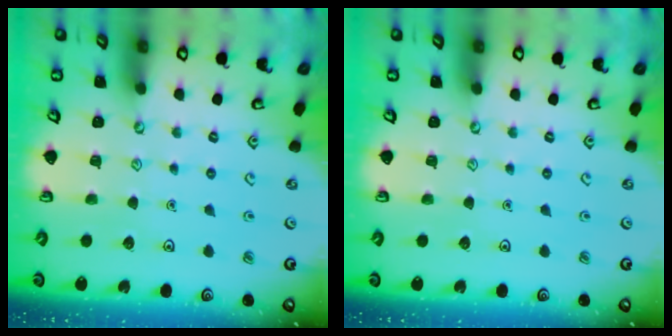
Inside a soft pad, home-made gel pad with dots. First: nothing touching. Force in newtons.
{"total": 0.0}